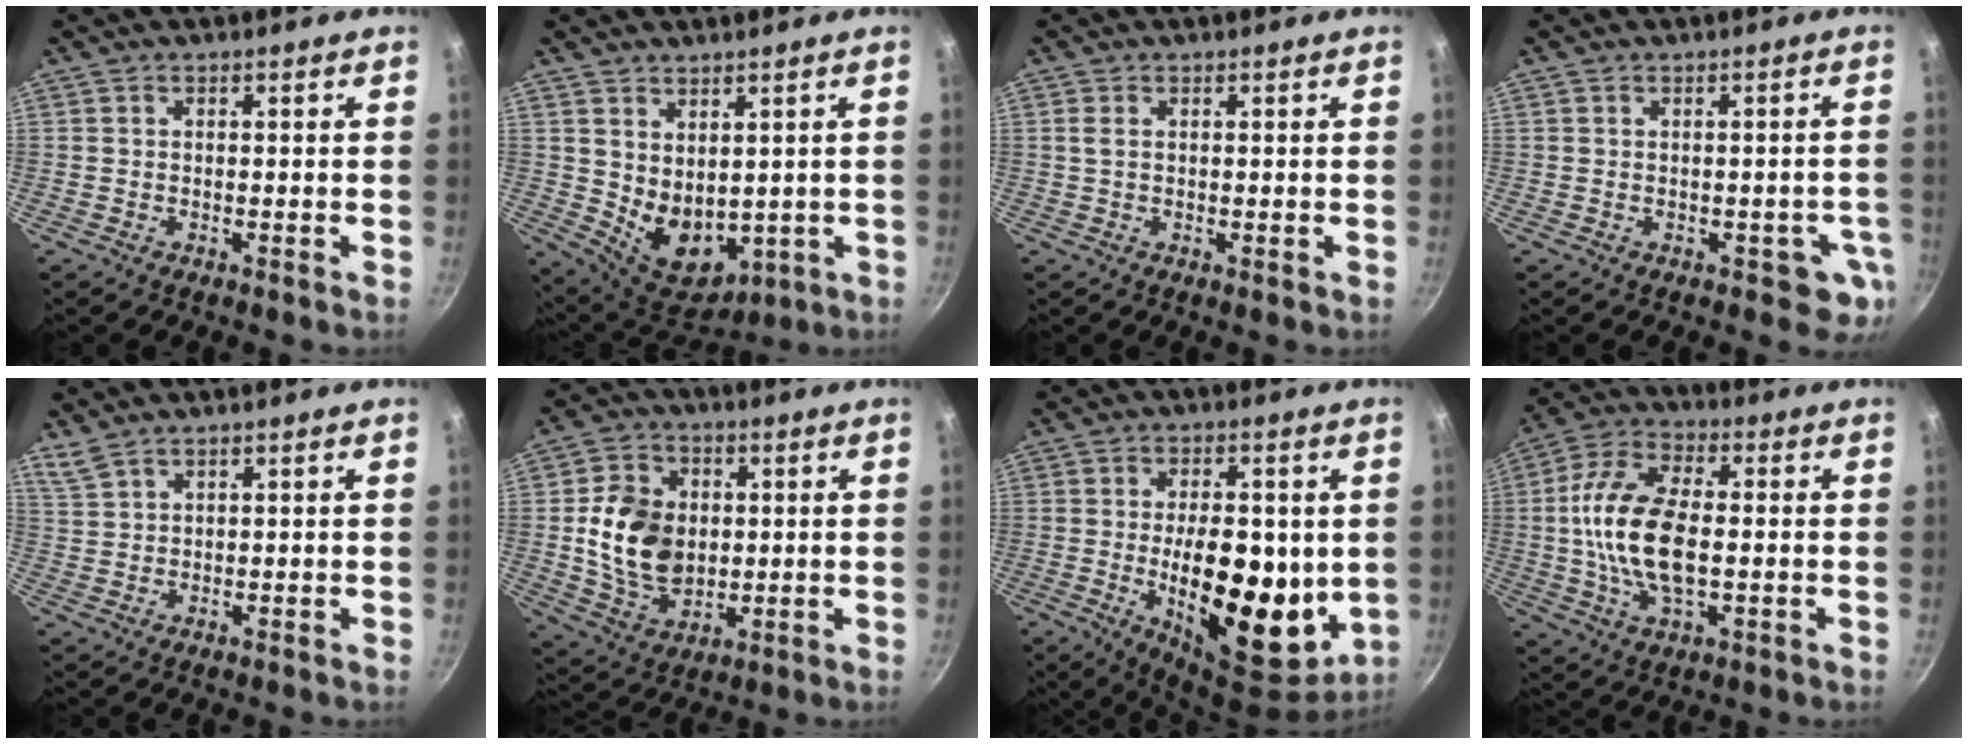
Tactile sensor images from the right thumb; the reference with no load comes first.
{"total": 10.5, "force": [2.2, 7.2, 7.3], "torque": [-0.092, -0.038, 0.067]}
{"total": 1.3, "force": [0.4, 0.6, 1.1], "torque": [-0.020, 0.000, 0.006]}
{"total": 4.6, "force": [-0.9, 3.0, 3.3], "torque": [-0.010, 0.008, -0.009]}
{"total": 2.9, "force": [2.5, 0.9, 1.2], "torque": [-0.028, -0.004, 0.060]}
{"total": 13.7, "force": [0.8, 10.3, 9.1], "torque": [-0.142, -0.002, 0.022]}
{"total": 20.0, "force": [-1.1, 10.1, 17.2], "torque": [-0.230, -0.024, -0.009]}
{"total": 16.1, "force": [-0.4, 8.4, 13.8], "torque": [-0.261, 0.020, -0.018]}